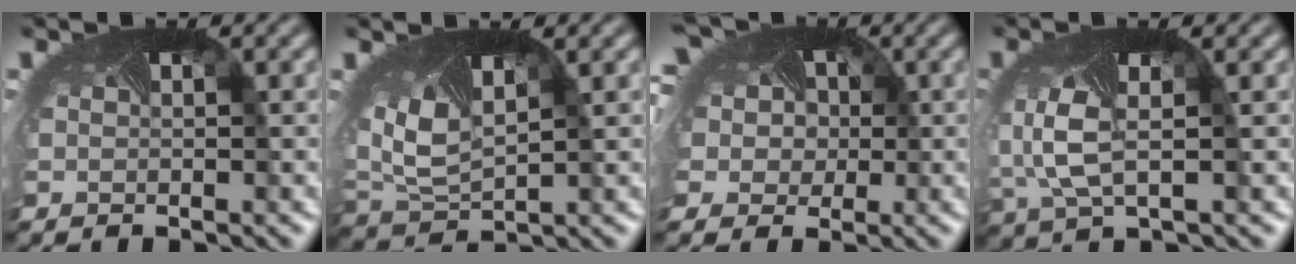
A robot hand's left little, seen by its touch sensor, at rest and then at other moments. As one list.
[{"total": 6.0, "force": [2.2, 3.5, 4.3], "torque": [-0.115, -0.003, 0.053]}, {"total": 11.4, "force": [3.4, 8.5, 6.7], "torque": [-0.139, 0.019, 0.033]}, {"total": 4.0, "force": [-0.3, 2.1, 3.4], "torque": [-0.108, -0.014, 0.000]}]